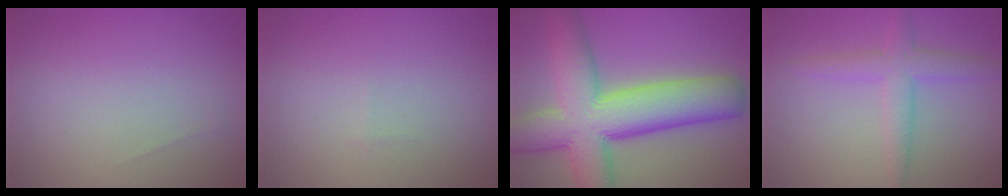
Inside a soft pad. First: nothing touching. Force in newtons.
{"total": 0.0}
{"total": 11.8, "press": 11.8, "slide": 0.4}
{"total": 3.0, "press": 3.0, "slide": 0.1}